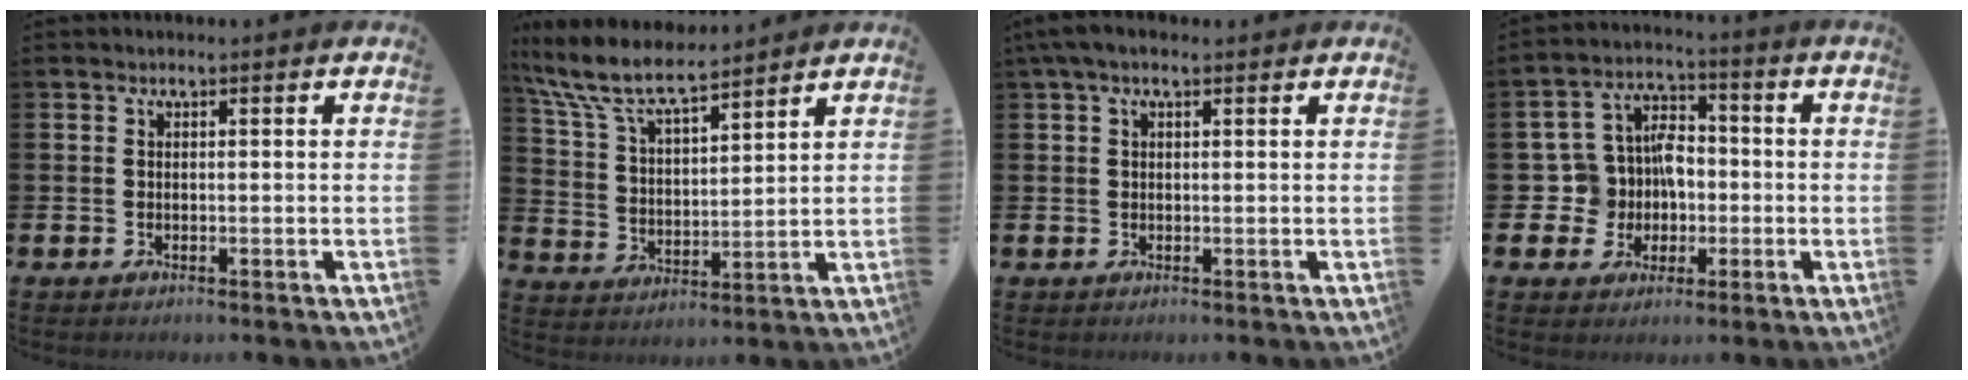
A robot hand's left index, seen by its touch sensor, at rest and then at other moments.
{"total": 8.8, "force": [8.0, 1.6, 3.4], "torque": [-0.100, -0.044, 0.143]}
{"total": 2.4, "force": [1.4, 0.9, 1.7], "torque": [-0.032, 0.006, 0.024]}
{"total": 7.4, "force": [0.1, 6.7, 3.0], "torque": [-0.092, 0.000, -0.002]}